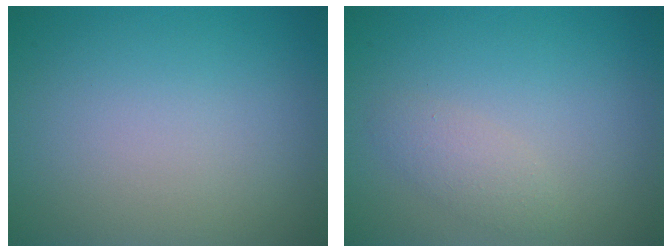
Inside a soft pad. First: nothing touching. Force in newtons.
{"total": 1.6, "press": 1.6, "slide": 0.0}